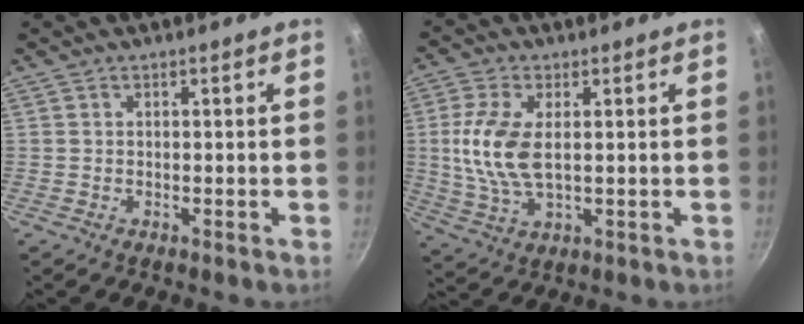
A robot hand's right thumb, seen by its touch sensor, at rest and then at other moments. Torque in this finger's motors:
{"motor_torque": [1.57, 1.23, 1.09, -0.36, 0.37]}